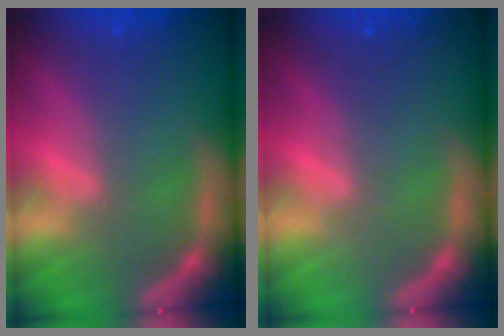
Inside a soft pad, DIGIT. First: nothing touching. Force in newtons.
{"total": 0.0}